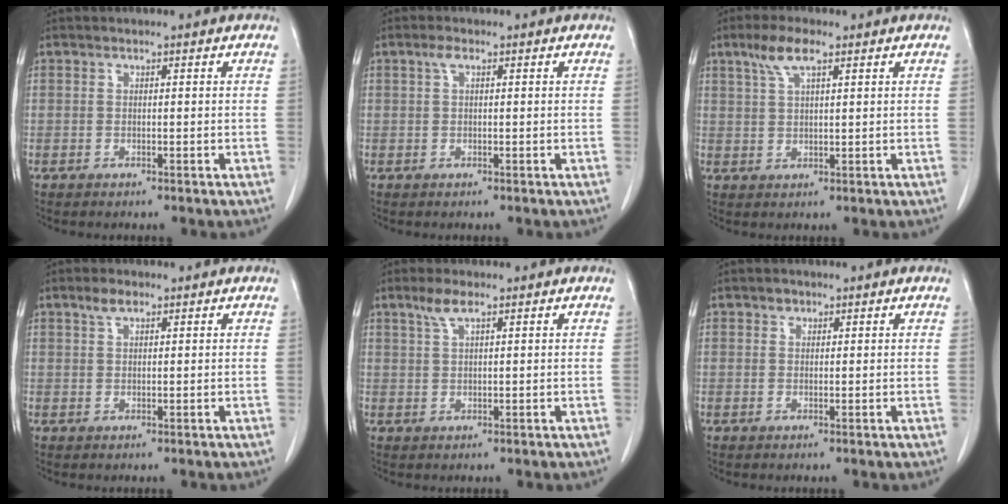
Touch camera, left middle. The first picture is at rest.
{"total": 1.4, "force": [0.6, 0.4, 1.1], "torque": [-0.025, 0.010, 0.011]}
{"total": 4.9, "force": [2.9, 1.1, 3.8], "torque": [-0.082, 0.011, 0.059]}
{"total": 2.2, "force": [1.4, 0.8, 1.4], "torque": [-0.030, 0.007, 0.029]}
{"total": 2.8, "force": [1.9, 0.4, 2.1], "torque": [-0.049, 0.007, 0.040]}
{"total": 1.0, "force": [0.6, 0.7, 0.2], "torque": [0.002, -0.003, 0.008]}